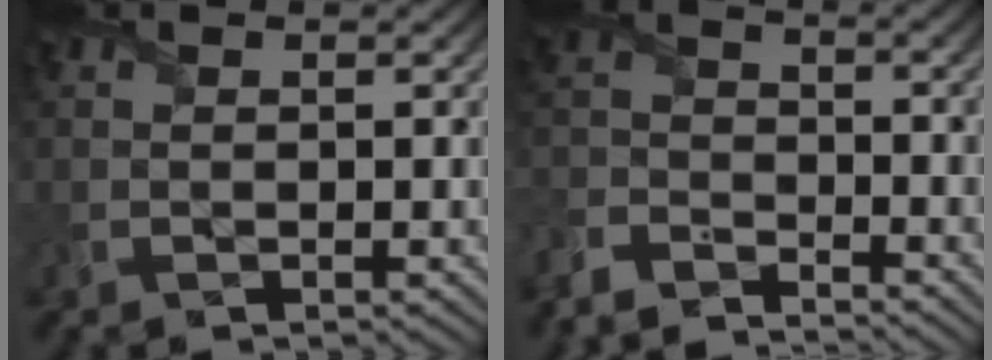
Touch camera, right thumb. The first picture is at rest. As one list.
[{"total": 6.6, "force": [-6.3, 1.5, 1.5], "torque": [-0.045, -0.010, -0.143]}]